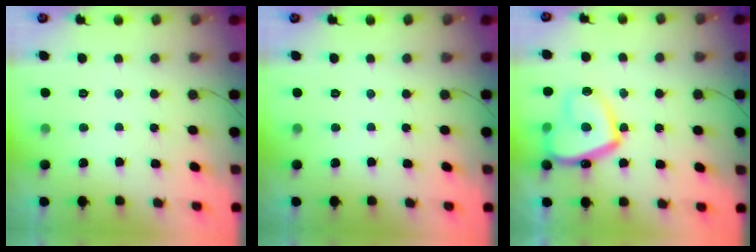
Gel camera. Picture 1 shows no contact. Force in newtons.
{"total": 0.0}
{"total": 15.0, "press": 14.9, "slide": 1.4}